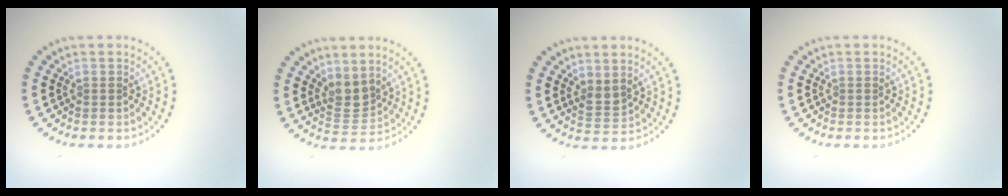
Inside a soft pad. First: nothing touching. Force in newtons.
{"total": 2.7, "press": 2.2, "slide": 1.5}
{"total": 1.6, "press": 1.4, "slide": 0.8}
{"total": 0.0}